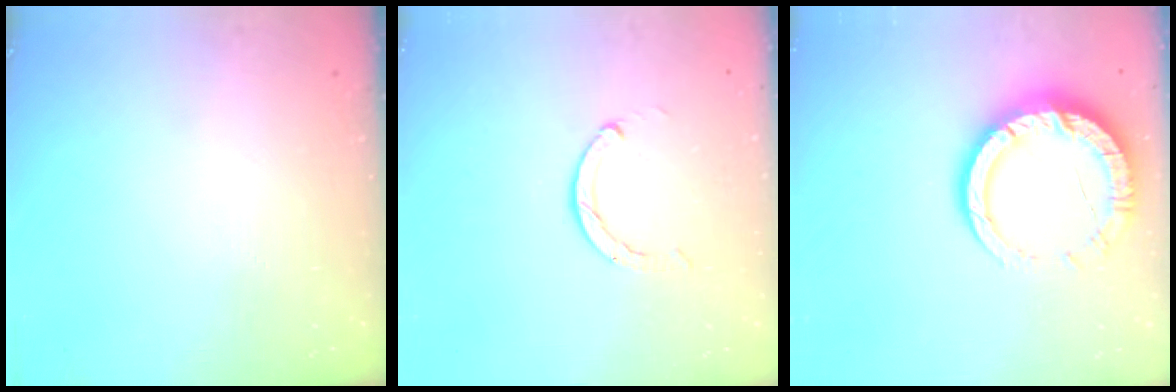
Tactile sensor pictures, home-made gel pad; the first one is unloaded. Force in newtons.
{"total": 2.3, "press": 2.3, "slide": 0.4}
{"total": 14.4, "press": 14.3, "slide": 1.4}